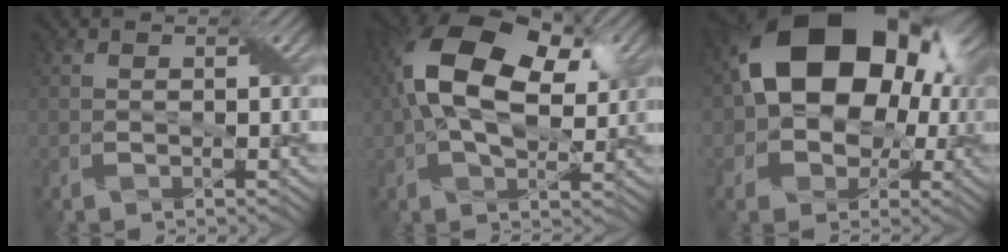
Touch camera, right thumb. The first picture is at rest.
{"total": 14.4, "force": [3.9, 8.1, 11.3], "torque": [-0.215, 0.025, 0.051]}
{"total": 18.4, "force": [2.1, 13.3, 12.5], "torque": [-0.161, 0.009, 0.026]}